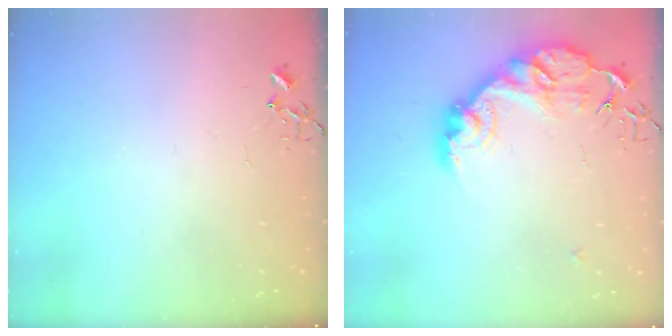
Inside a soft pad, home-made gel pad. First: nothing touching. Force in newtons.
{"total": 15.4, "press": 15.4, "slide": 1.1}